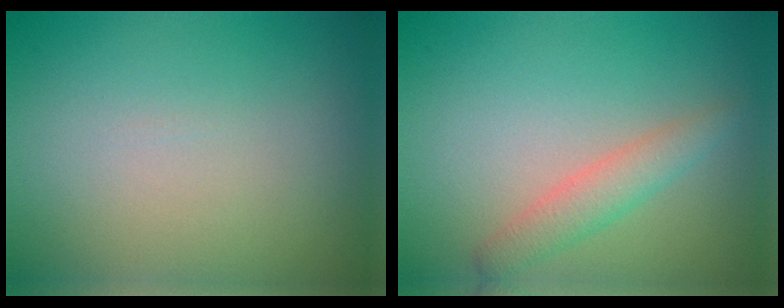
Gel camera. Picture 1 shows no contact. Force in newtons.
{"total": 2.4, "press": 2.4, "slide": 0.2}